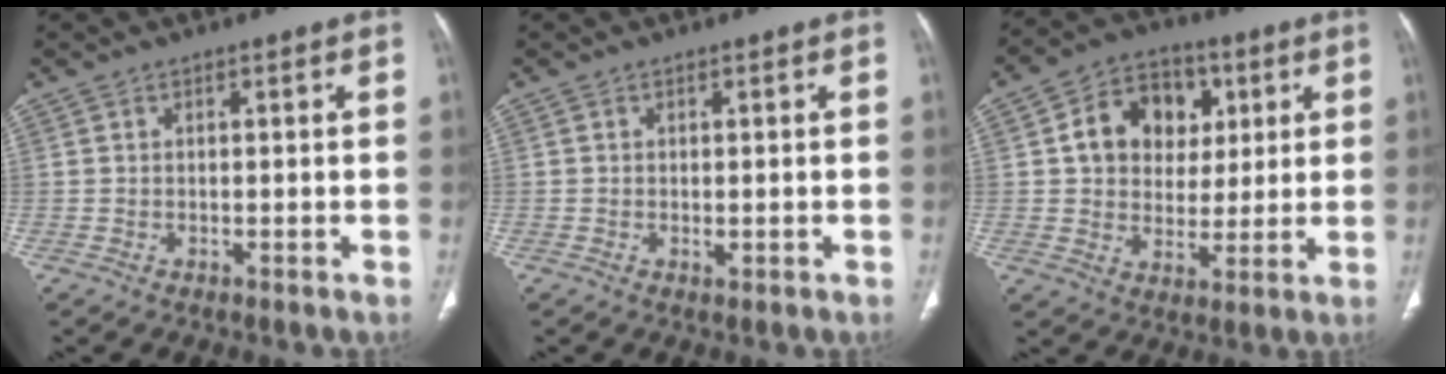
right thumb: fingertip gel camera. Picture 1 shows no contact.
{"total": 0.7, "force": [-0.1, 0.4, 0.5], "torque": [-0.008, -0.002, -0.002]}
{"total": 13.5, "force": [3.6, 10.8, 7.3], "torque": [-0.076, 0.002, 0.055]}